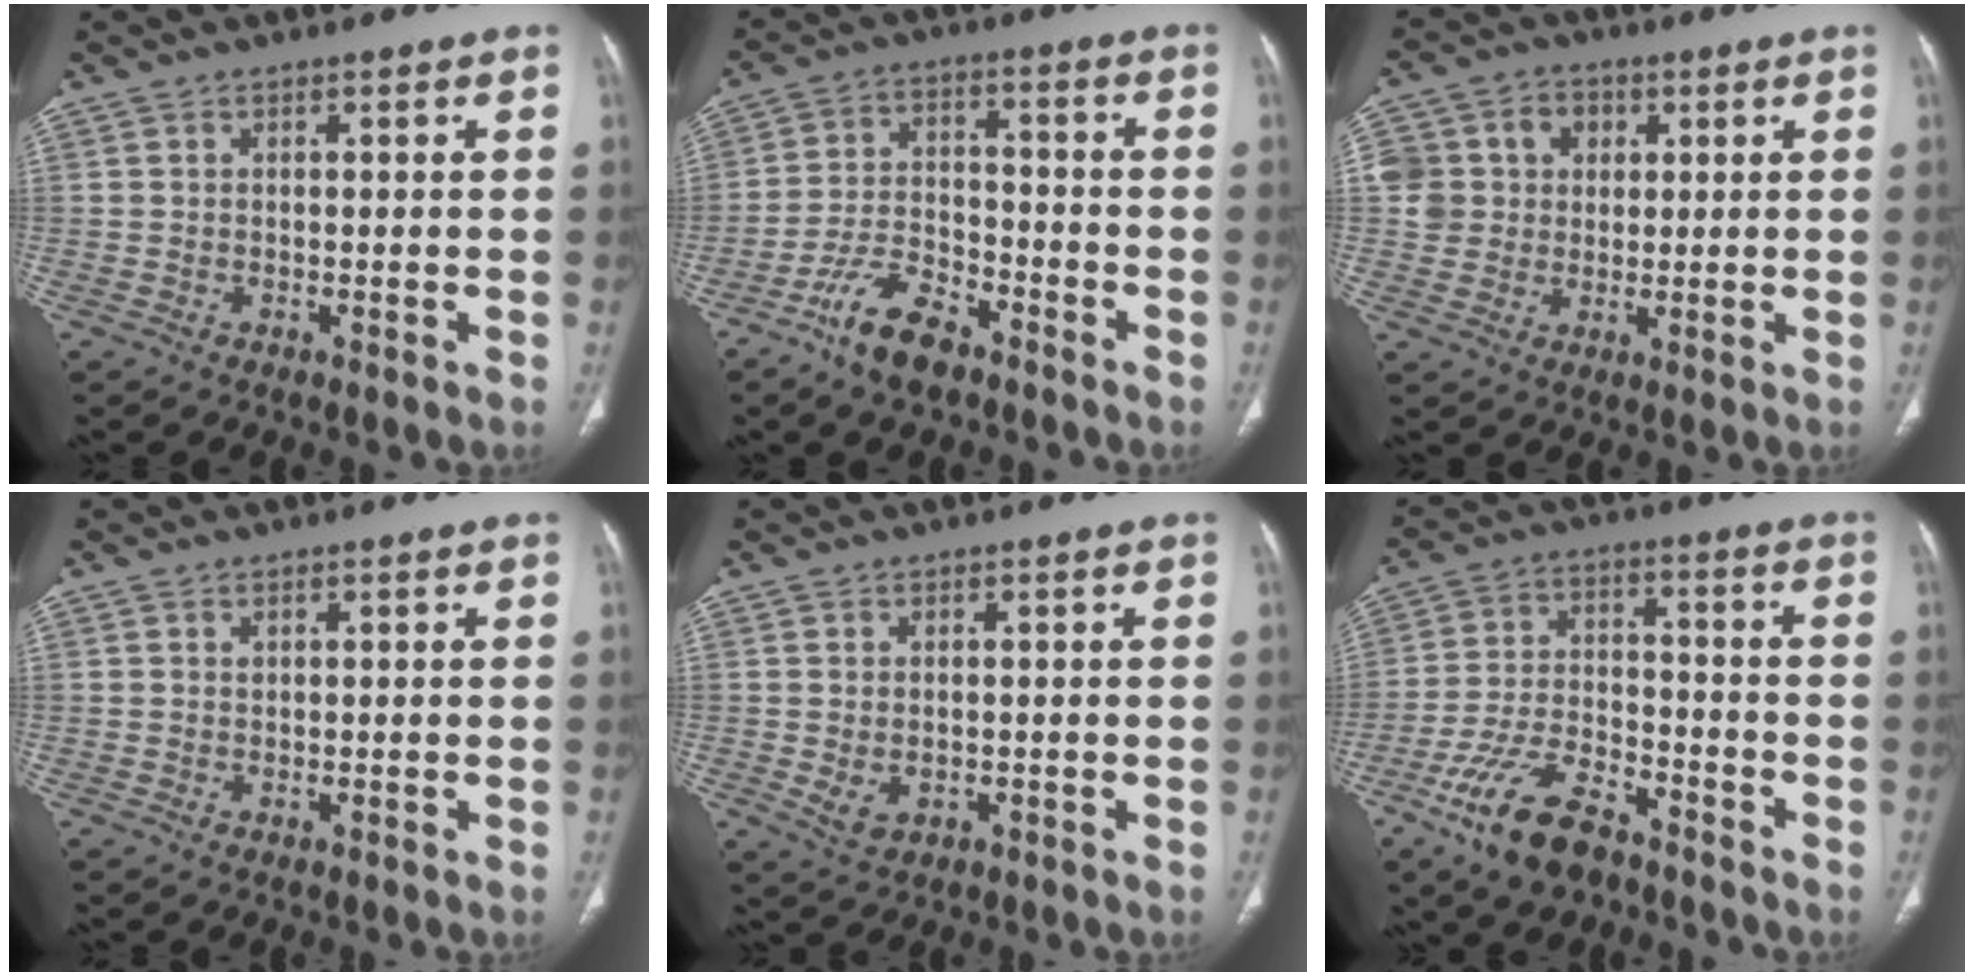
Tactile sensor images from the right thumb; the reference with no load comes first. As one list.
[{"total": 9.3, "force": [-6.6, 4.0, 5.3], "torque": [-0.098, 0.036, -0.127]}, {"total": 10.0, "force": [1.9, 9.3, 3.2], "torque": [-0.034, 0.015, 0.034]}, {"total": 0.6, "force": [0.3, 0.4, 0.3], "torque": [-0.001, -0.001, 0.007]}, {"total": 2.9, "force": [-0.3, 2.1, 2.0], "torque": [-0.033, -0.002, 0.007]}, {"total": 12.9, "force": [-8.5, 6.1, 7.6], "torque": [-0.140, 0.041, -0.158]}]